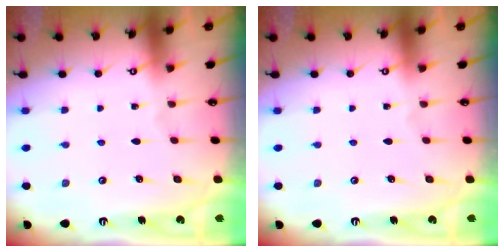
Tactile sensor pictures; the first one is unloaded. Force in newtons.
{"total": 0.0}